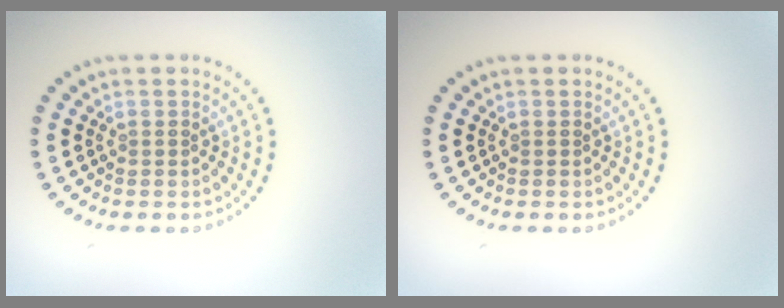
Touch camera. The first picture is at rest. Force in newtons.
{"total": 0.0}